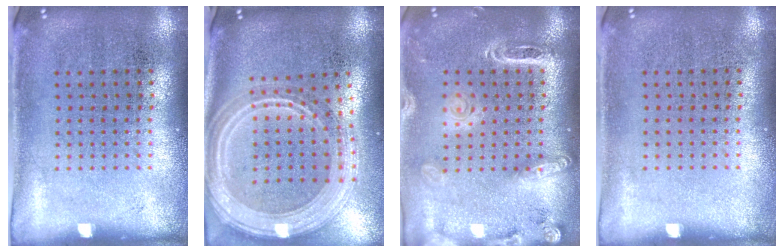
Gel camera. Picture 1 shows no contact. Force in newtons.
{"total": 3.0, "press": 2.5, "slide": 1.7}
{"total": 1.9, "press": 1.8, "slide": 0.7}
{"total": 0.0}